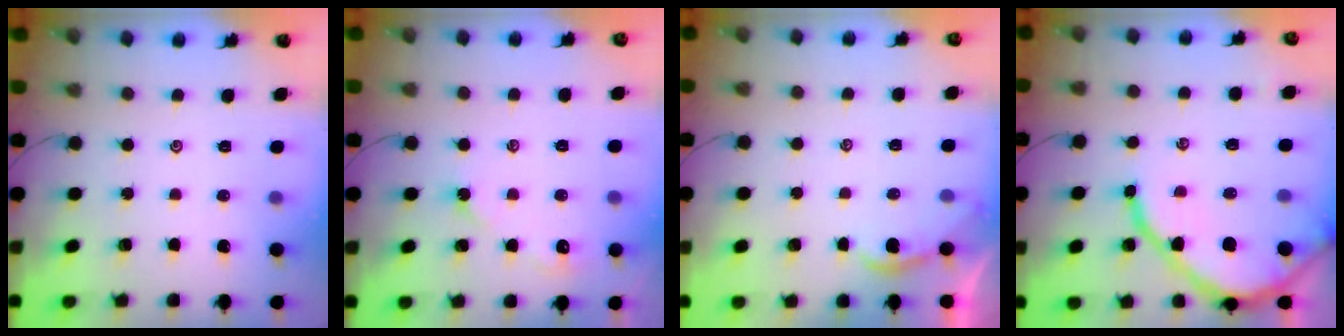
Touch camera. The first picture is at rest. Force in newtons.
{"total": 4.4, "press": 4.3, "slide": 0.6}
{"total": 1.2, "press": 1.2, "slide": 0.1}
{"total": 11.7, "press": 11.6, "slide": 1.4}